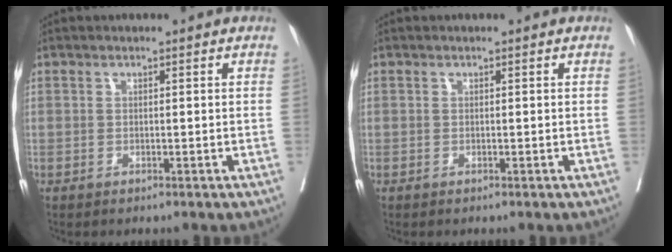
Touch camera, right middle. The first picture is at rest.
{"total": 0.0}